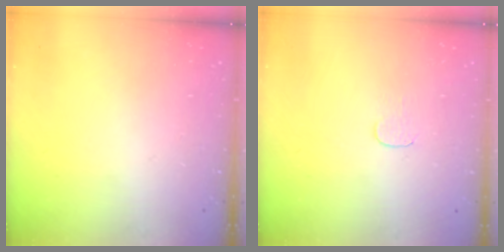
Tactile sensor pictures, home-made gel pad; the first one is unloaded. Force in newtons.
{"total": 3.7, "press": 3.7, "slide": 0.4}